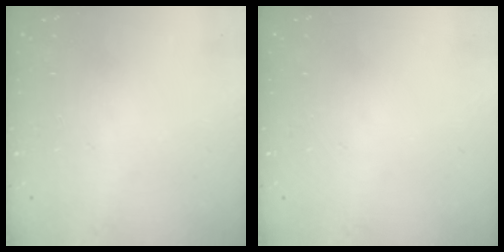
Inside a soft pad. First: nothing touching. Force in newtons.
{"total": 0.0}